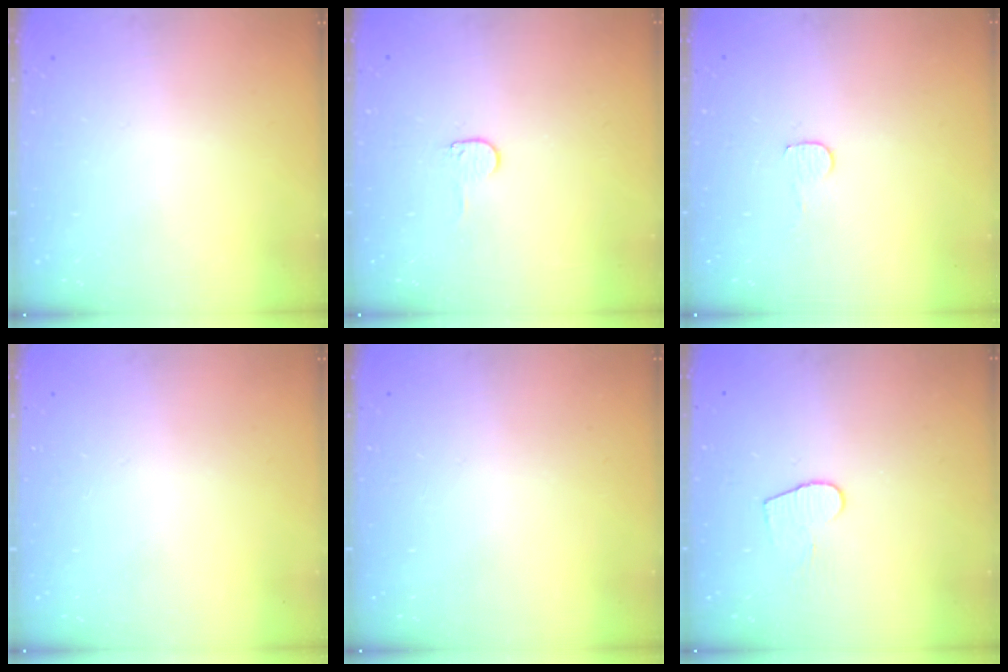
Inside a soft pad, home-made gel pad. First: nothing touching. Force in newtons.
{"total": 4.5, "press": 4.5, "slide": 0.5}
{"total": 4.1, "press": 4.1, "slide": 0.3}
{"total": 0.0}
{"total": 0.0}
{"total": 5.8, "press": 5.8, "slide": 0.4}